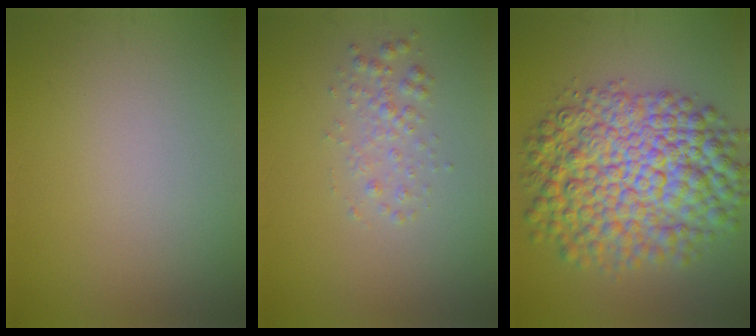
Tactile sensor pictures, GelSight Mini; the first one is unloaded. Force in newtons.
{"total": 1.7, "press": 1.7, "slide": 0.0}
{"total": 11.6, "press": 11.6, "slide": 0.2}